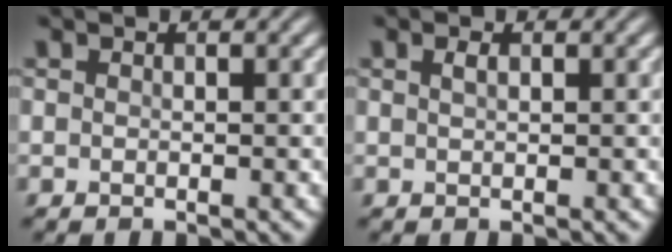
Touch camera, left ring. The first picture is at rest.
{"total": 0.7, "force": [0.4, 0.3, 0.6], "torque": [-0.014, 0.003, 0.007]}